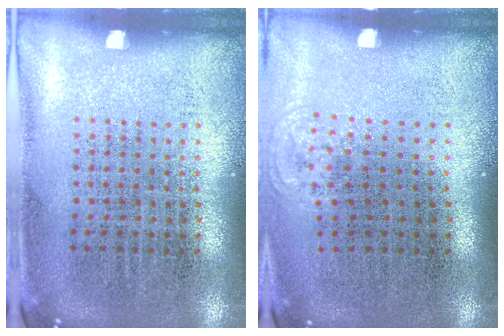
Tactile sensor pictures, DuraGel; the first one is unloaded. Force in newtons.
{"total": 0.6, "press": 0.4, "slide": 0.3}